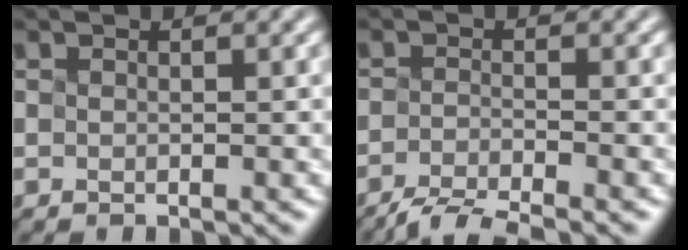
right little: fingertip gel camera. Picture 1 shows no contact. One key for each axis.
{"total": 3.8, "fx": -3.6, "fy": 0.0, "fz": 1.2, "tx": -0.022, "ty": -0.002, "tz": -0.060}